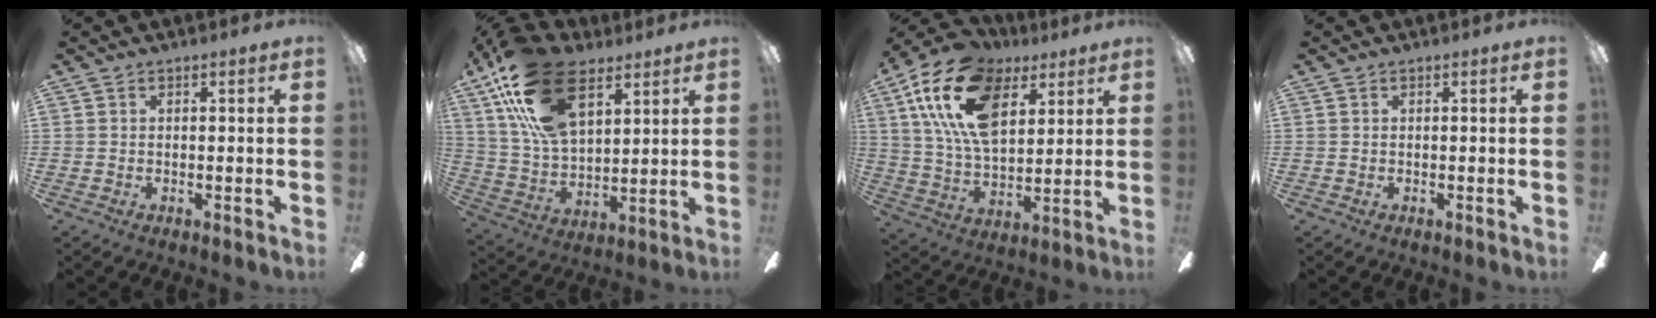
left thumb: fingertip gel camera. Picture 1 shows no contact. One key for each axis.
{"total": 23.3, "fx": 12.3, "fy": 12.3, "fz": 15.4, "tx": -0.311, "ty": -0.043, "tz": 0.220}
{"total": 21.2, "fx": 10.0, "fy": 12.0, "fz": 14.3, "tx": -0.280, "ty": -0.017, "tz": 0.178}
{"total": 0.0}